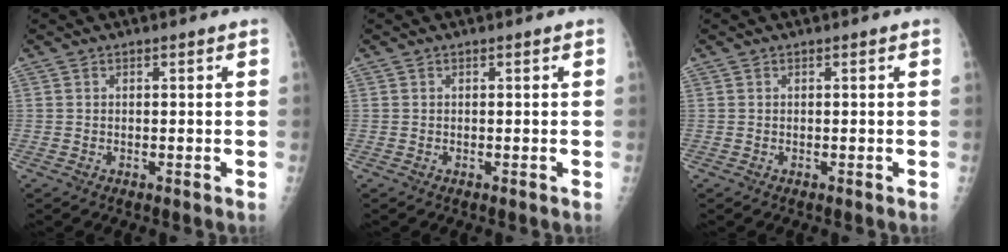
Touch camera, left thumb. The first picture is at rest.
{"total": 0.0}
{"total": 0.0}